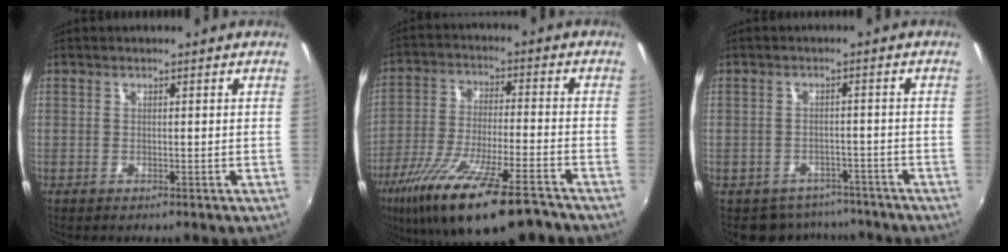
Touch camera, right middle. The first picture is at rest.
{"total": 19.3, "force": [-13.3, 3.4, 13.5], "torque": [-0.258, -0.050, -0.229]}
{"total": 7.0, "force": [-5.7, 3.9, 0.9], "torque": [-0.030, 0.006, -0.073]}